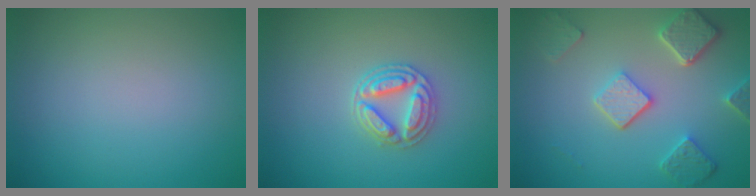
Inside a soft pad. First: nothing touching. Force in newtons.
{"total": 3.2, "press": 2.9, "slide": 1.3}
{"total": 5.3, "press": 4.1, "slide": 3.4}